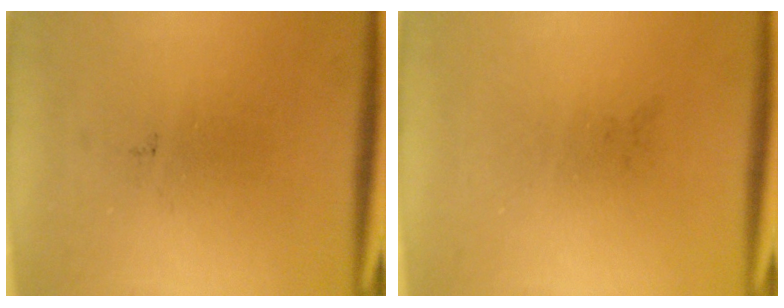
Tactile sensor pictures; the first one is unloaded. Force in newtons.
{"total": 0.0}